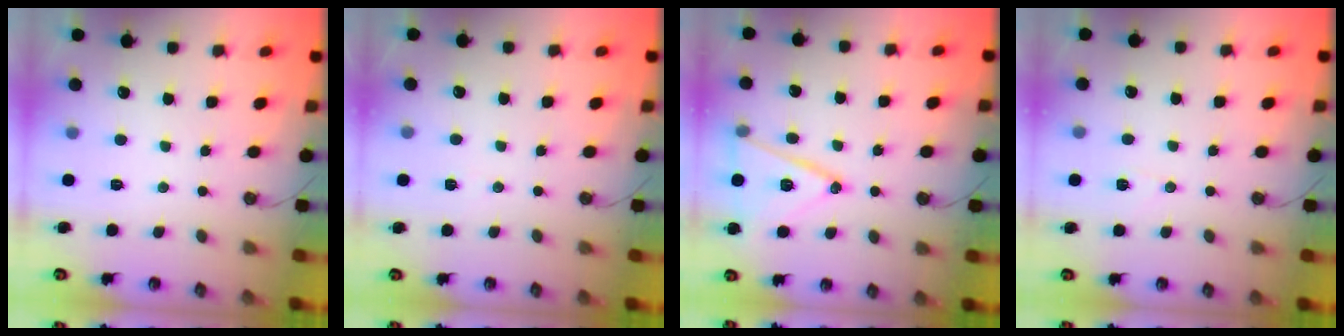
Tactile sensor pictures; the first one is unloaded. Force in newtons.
{"total": 2.6, "press": 1.7, "slide": 1.9}
{"total": 15.6, "press": 15.2, "slide": 3.4}
{"total": 6.0, "press": 5.9, "slide": 0.7}